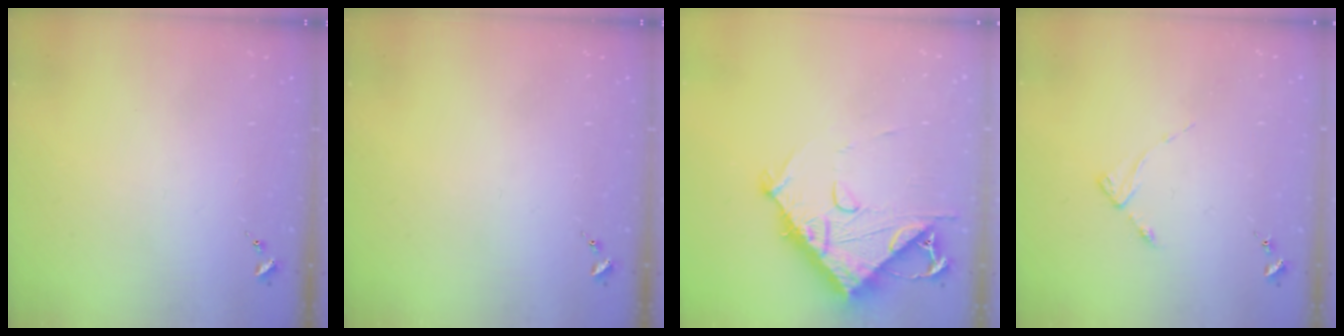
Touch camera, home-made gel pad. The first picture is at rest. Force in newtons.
{"total": 0.0}
{"total": 13.1, "press": 13.0, "slide": 1.0}
{"total": 2.7, "press": 2.7, "slide": 0.3}